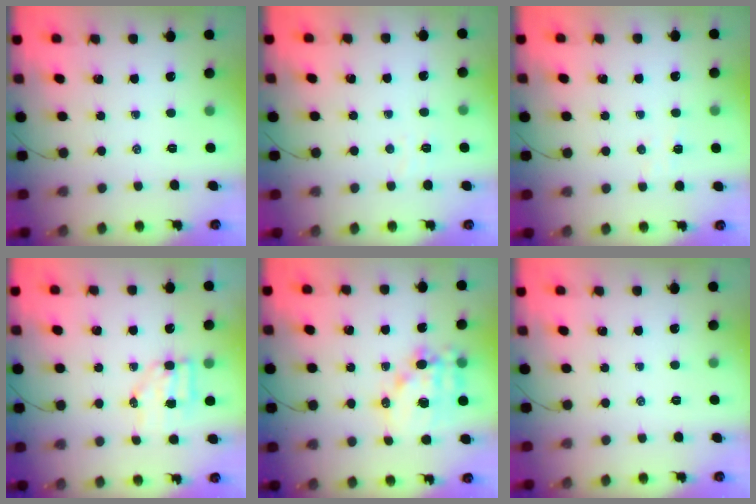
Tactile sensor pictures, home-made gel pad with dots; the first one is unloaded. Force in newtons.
{"total": 3.0, "press": 2.9, "slide": 0.7}
{"total": 2.9, "press": 2.8, "slide": 0.7}
{"total": 6.3, "press": 6.2, "slide": 0.9}
{"total": 13.8, "press": 13.4, "slide": 3.1}
{"total": 0.0}